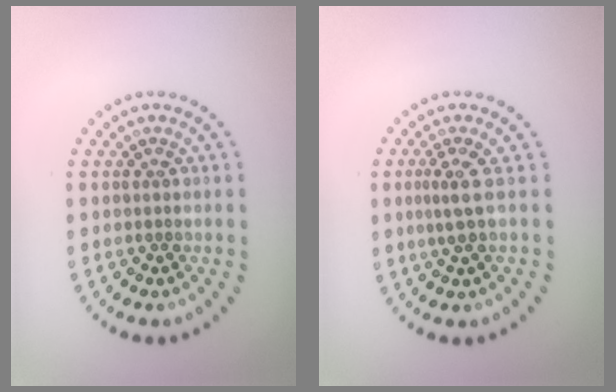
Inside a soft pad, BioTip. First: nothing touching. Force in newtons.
{"total": 2.1, "press": 1.4, "slide": 1.5}